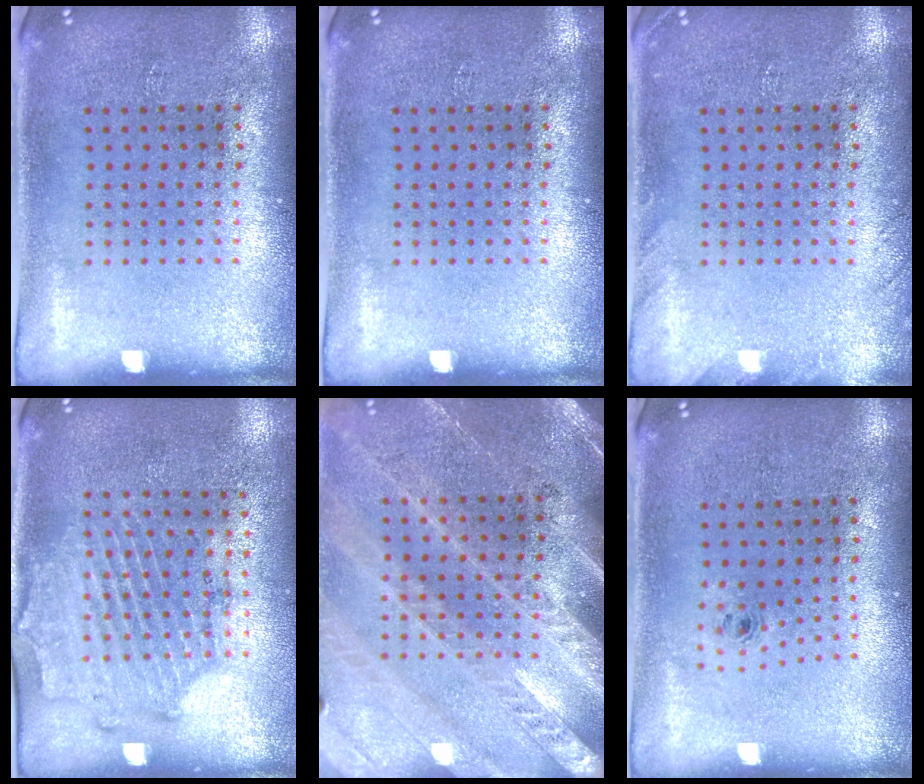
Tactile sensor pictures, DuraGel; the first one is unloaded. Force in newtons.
{"total": 0.0}
{"total": 1.2, "press": 1.2, "slide": 0.1}
{"total": 1.7, "press": 1.4, "slide": 0.9}
{"total": 2.9, "press": 2.7, "slide": 1.2}
{"total": 0.6, "press": 0.3, "slide": 0.5}